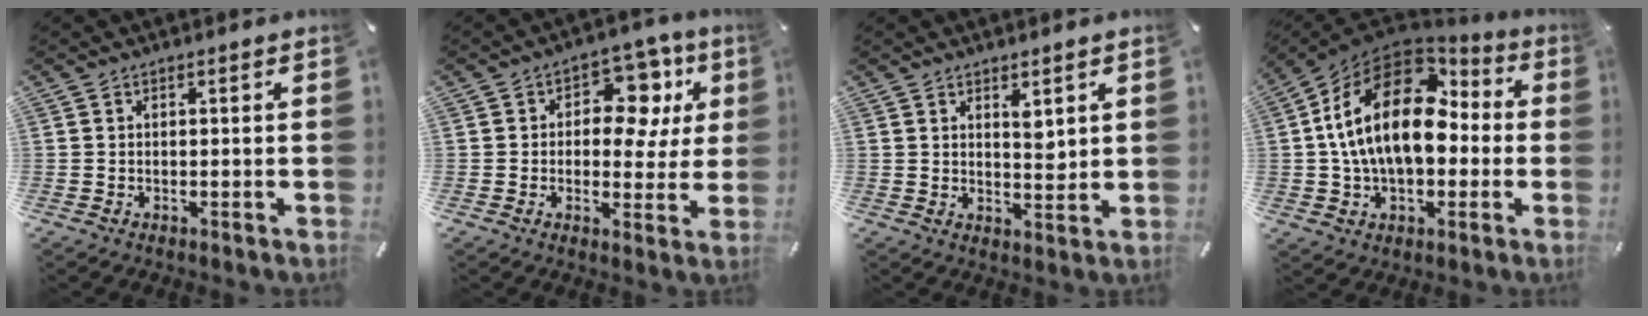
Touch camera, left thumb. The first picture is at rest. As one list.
[{"total": 12.8, "force": [4.1, 8.6, 8.5], "torque": [-0.101, -0.022, 0.065]}, {"total": 4.1, "force": [2.7, 2.0, 2.3], "torque": [-0.019, -0.021, 0.042]}, {"total": 21.7, "force": [2.3, 14.1, 16.3], "torque": [-0.319, 0.009, 0.036]}]